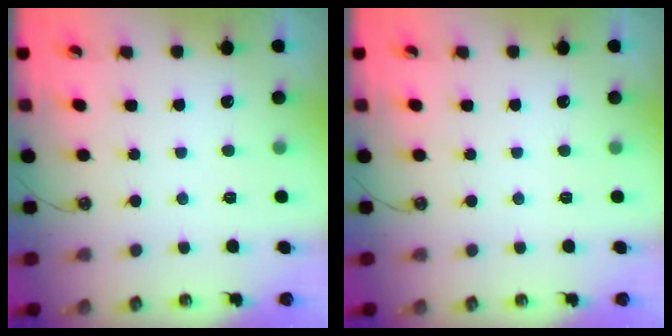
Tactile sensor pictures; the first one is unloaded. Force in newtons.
{"total": 0.0}